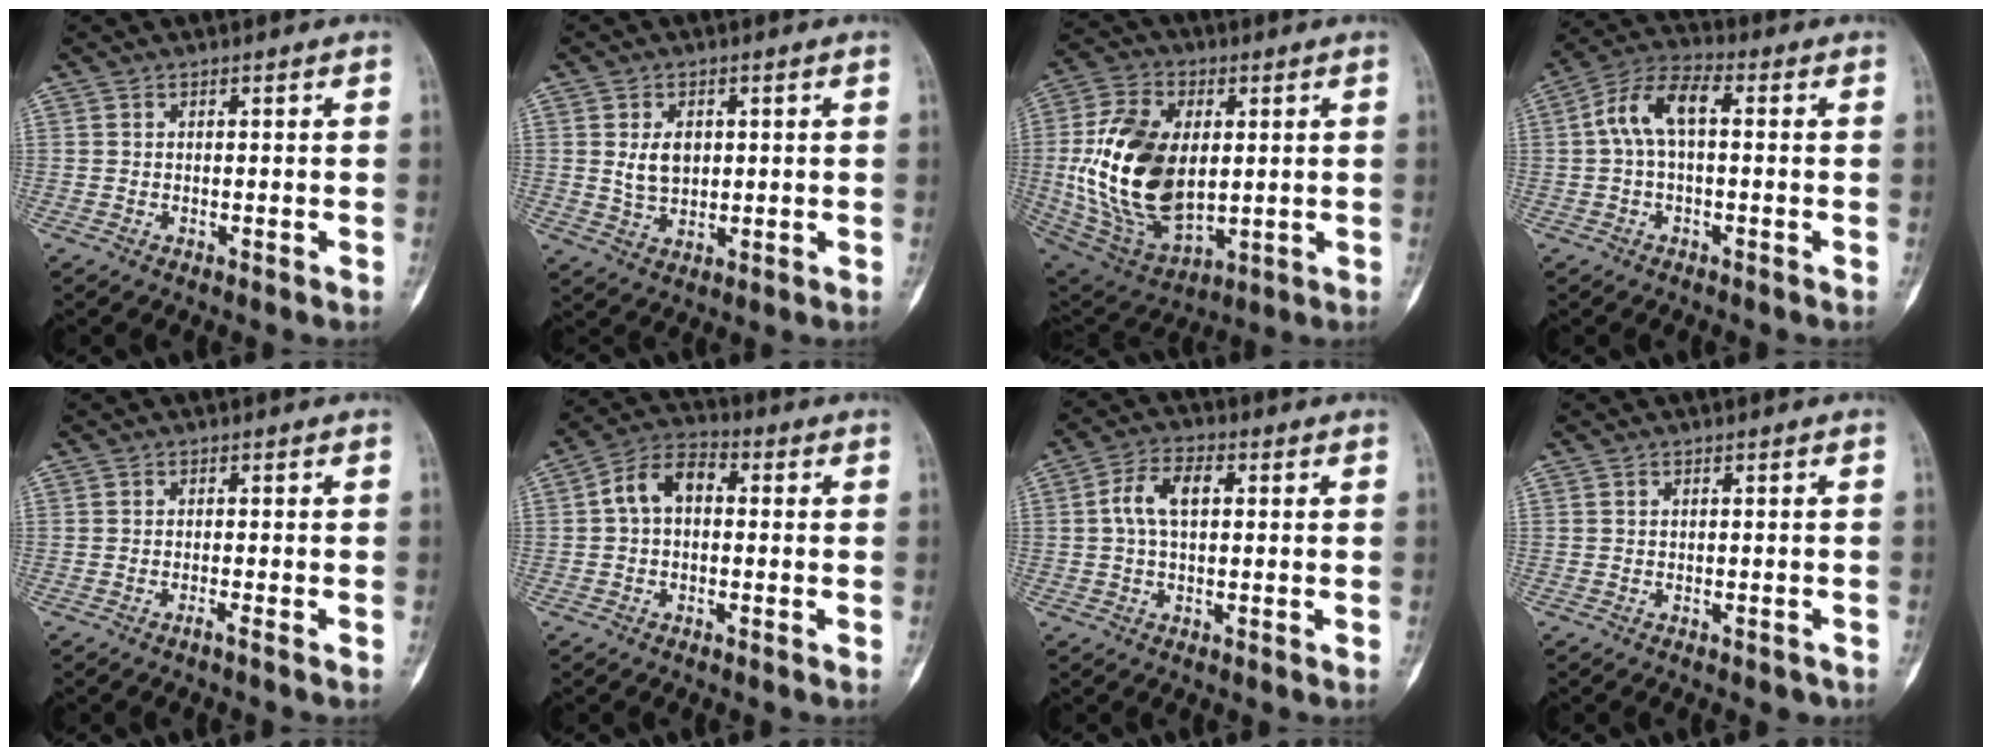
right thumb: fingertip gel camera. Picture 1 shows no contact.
{"total": 5.3, "force": [1.0, 3.8, 3.7], "torque": [-0.048, -0.009, 0.025]}
{"total": 22.0, "force": [1.0, 13.4, 17.4], "torque": [-0.324, -0.013, 0.035]}
{"total": 8.8, "force": [0.8, 4.3, 7.6], "torque": [-0.150, 0.033, 0.004]}
{"total": 0.8, "force": [-0.6, -0.2, 0.5], "torque": [-0.011, 0.000, -0.012]}
{"total": 7.8, "force": [0.5, 5.2, 5.8], "torque": [-0.089, 0.029, -0.004]}
{"total": 6.7, "force": [1.0, 3.7, 5.5], "torque": [-0.106, 0.019, 0.013]}
{"total": 0.9, "force": [-0.6, 0.5, 0.4], "torque": [0.001, 0.007, -0.008]}